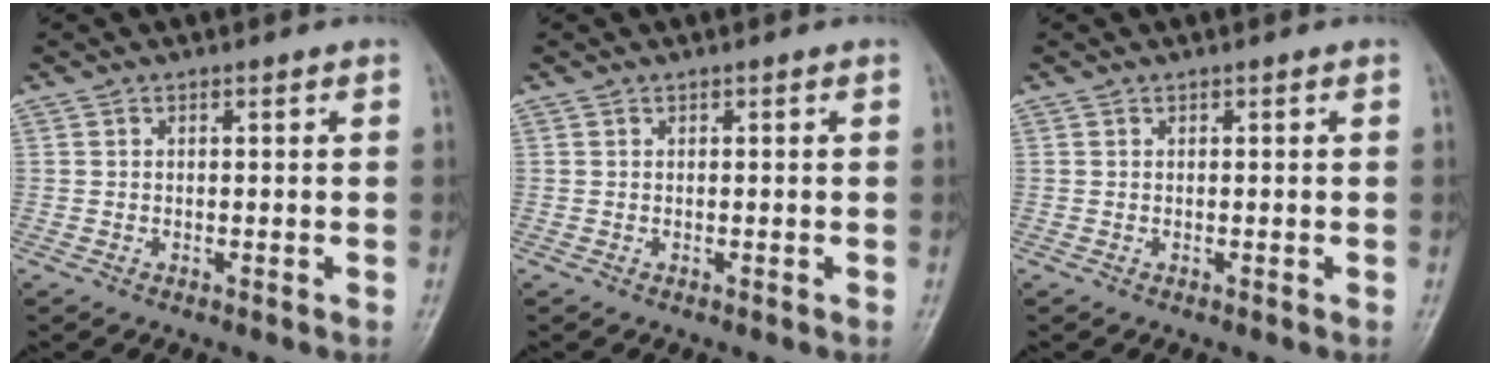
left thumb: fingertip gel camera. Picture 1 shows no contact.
{"total": 0.0}
{"total": 0.0}